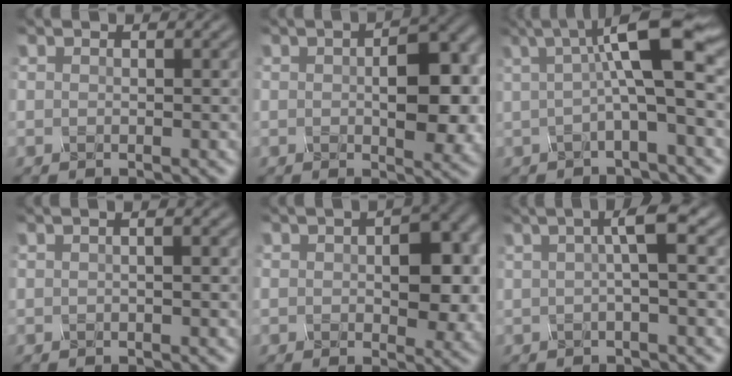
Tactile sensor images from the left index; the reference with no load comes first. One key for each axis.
{"total": 6.5, "fx": 0.0, "fy": 3.2, "fz": 5.6, "tx": -0.078, "ty": -0.001, "tz": -0.001}
{"total": 6.8, "fx": 1.3, "fy": 1.0, "fz": 6.6, "tx": -0.108, "ty": 0.015, "tz": 0.013}
{"total": 1.7, "fx": 0.5, "fy": 0.6, "fz": 1.5, "tx": -0.015, "ty": -0.002, "tz": -0.005}
{"total": 5.9, "fx": 0.3, "fy": 3.5, "fz": 4.8, "tx": -0.058, "ty": -0.002, "tz": 0.003}
{"total": 3.4, "fx": 0.6, "fy": 0.5, "fz": 3.3, "tx": -0.050, "ty": 0.013, "tz": 0.005}